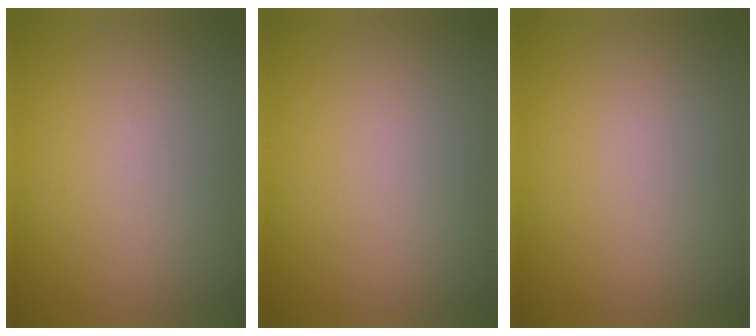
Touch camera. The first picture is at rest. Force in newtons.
{"total": 0.0}
{"total": 0.0}